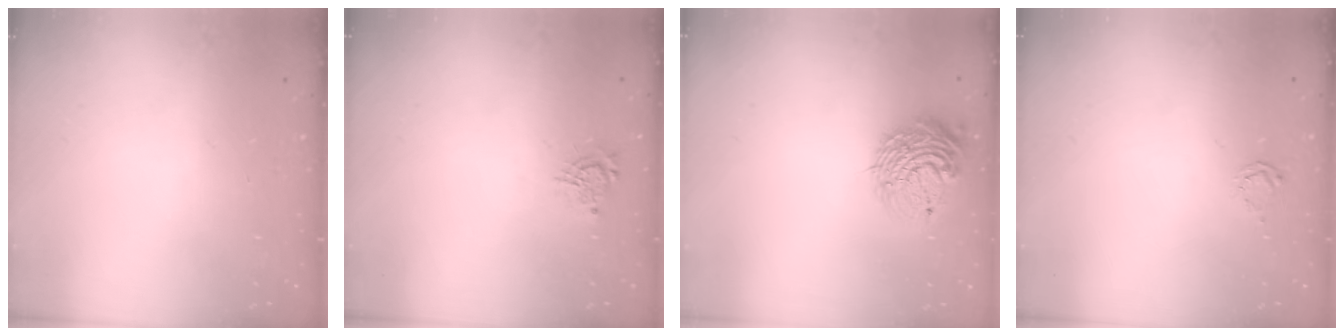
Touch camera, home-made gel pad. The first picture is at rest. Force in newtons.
{"total": 4.0, "press": 4.0, "slide": 0.4}
{"total": 12.1, "press": 12.1, "slide": 1.0}
{"total": 2.7, "press": 2.7, "slide": 0.4}